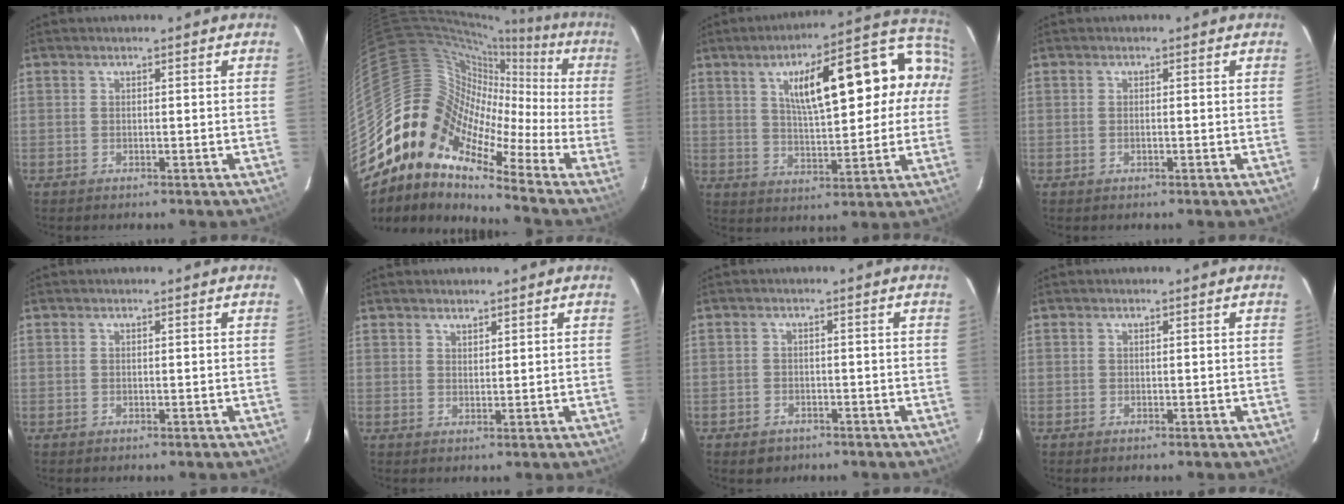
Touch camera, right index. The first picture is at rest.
{"total": 10.4, "force": [-3.5, 7.9, 5.7], "torque": [-0.077, 0.004, -0.102]}
{"total": 20.3, "force": [4.8, 7.2, 18.3], "torque": [-0.275, 0.053, 0.088]}
{"total": 0.6, "force": [-0.2, 0.2, 0.5], "torque": [-0.010, -0.001, -0.005]}
{"total": 0.0}
{"total": 1.6, "force": [1.4, 0.7, 0.3], "torque": [-0.003, 0.002, 0.025]}
{"total": 3.2, "force": [-2.0, 2.4, 0.6], "torque": [-0.022, 0.003, -0.028]}
{"total": 0.0}